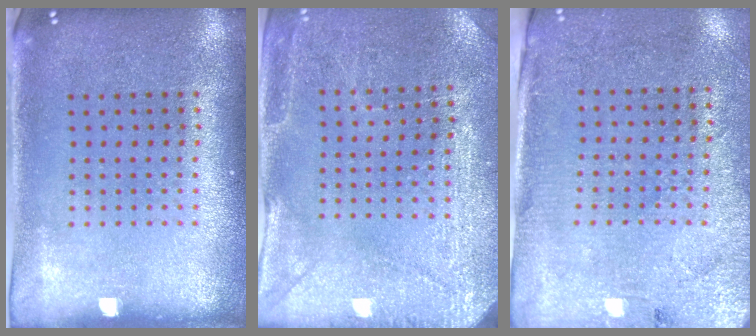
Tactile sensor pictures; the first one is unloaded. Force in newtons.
{"total": 2.9, "press": 2.8, "slide": 0.7}
{"total": 2.7, "press": 2.5, "slide": 1.1}